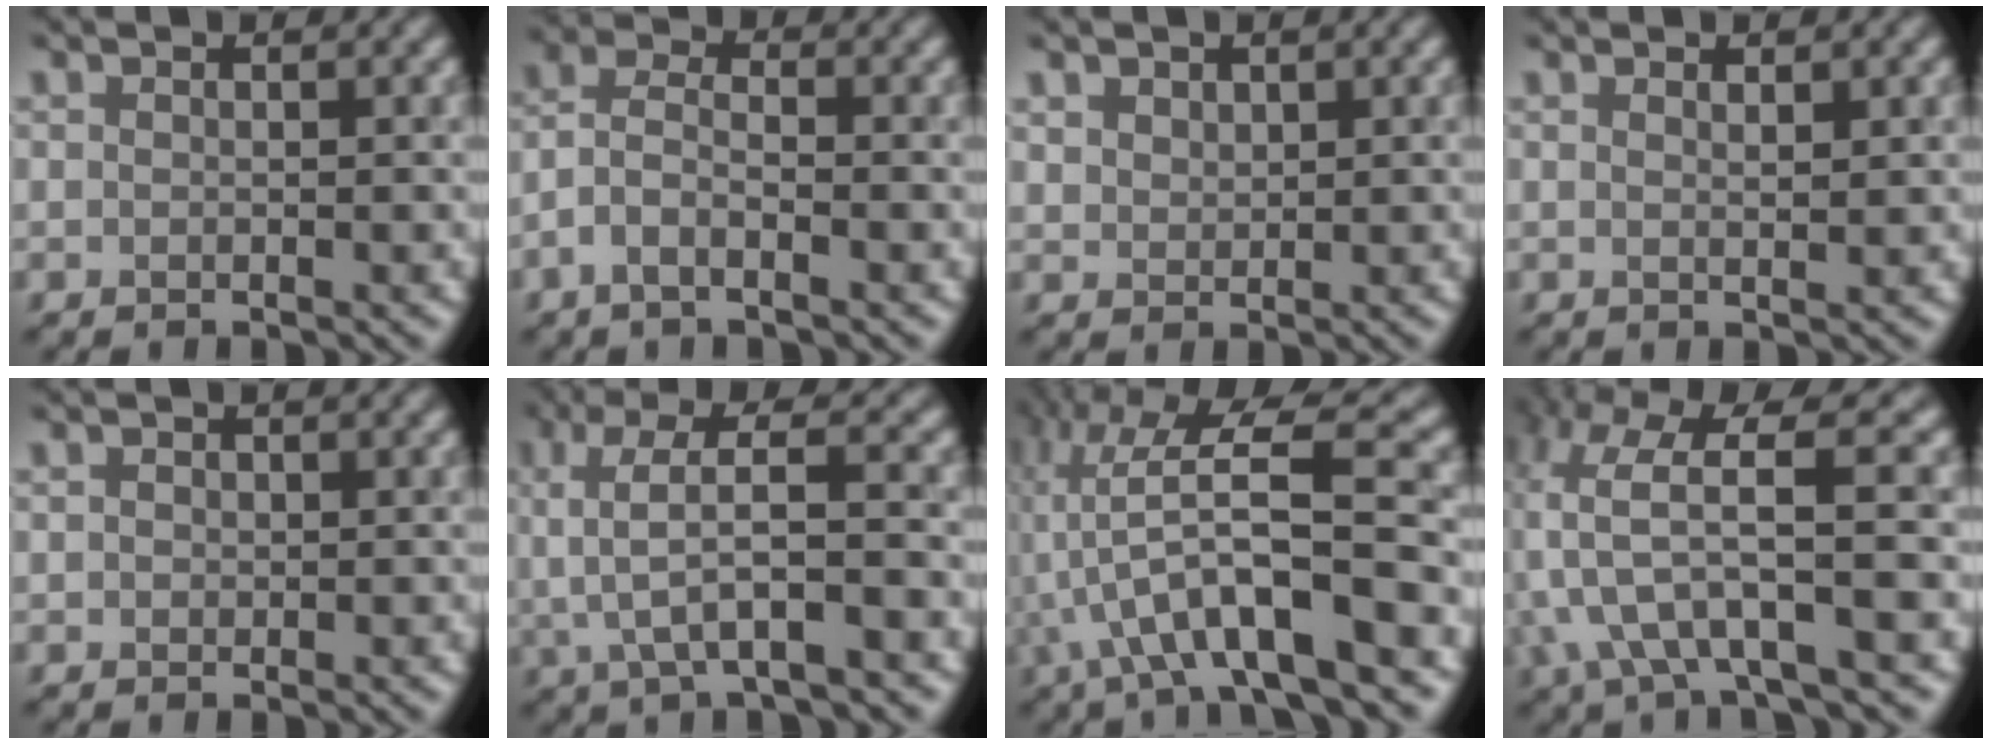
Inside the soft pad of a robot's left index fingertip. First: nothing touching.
{"total": 3.0, "force": [-1.5, 1.3, 2.2], "torque": [-0.049, 0.011, -0.041]}
{"total": 1.4, "force": [0.9, 1.0, 0.2], "torque": [-0.005, 0.004, 0.019]}
{"total": 1.1, "force": [0.5, 0.2, 1.0], "torque": [-0.010, 0.000, 0.009]}
{"total": 1.1, "force": [0.4, 1.0, 0.4], "torque": [-0.004, 0.007, 0.000]}
{"total": 5.5, "force": [0.3, 1.5, 5.3], "torque": [-0.103, 0.010, 0.007]}
{"total": 11.1, "force": [-2.6, 2.9, 10.4], "torque": [-0.192, 0.020, -0.042]}
{"total": 7.1, "force": [-0.9, 2.3, 6.6], "torque": [-0.135, 0.008, -0.014]}